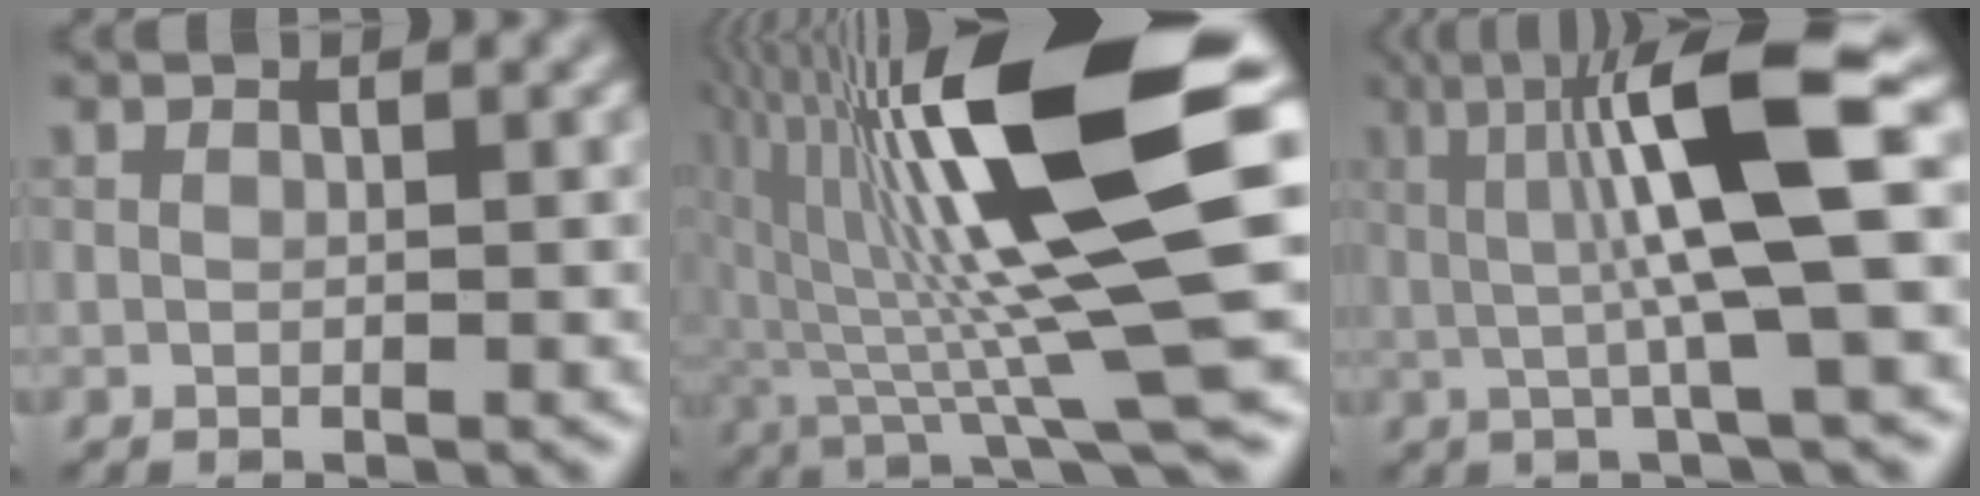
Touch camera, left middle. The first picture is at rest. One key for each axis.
{"total": 15.8, "fx": 2.1, "fy": 2.8, "fz": 15.4, "tx": -0.252, "ty": 0.006, "tz": 0.038}
{"total": 8.9, "fx": 1.0, "fy": 1.3, "fz": 8.8, "tx": -0.138, "ty": 0.007, "tz": 0.025}